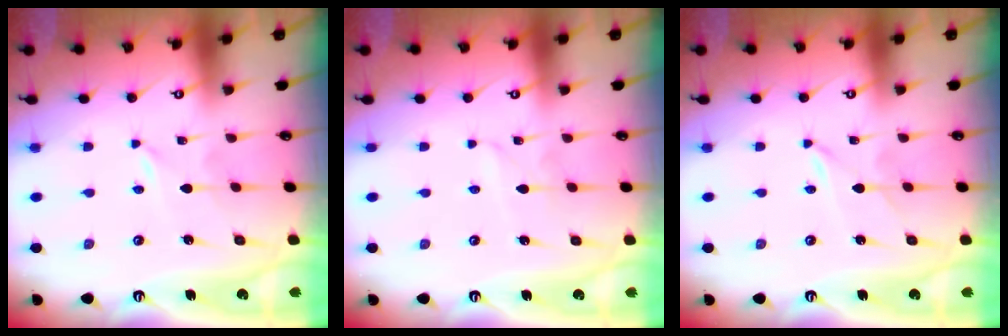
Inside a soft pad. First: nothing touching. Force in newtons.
{"total": 1.2, "press": 1.2, "slide": 0.1}
{"total": 1.1, "press": 1.1, "slide": 0.1}